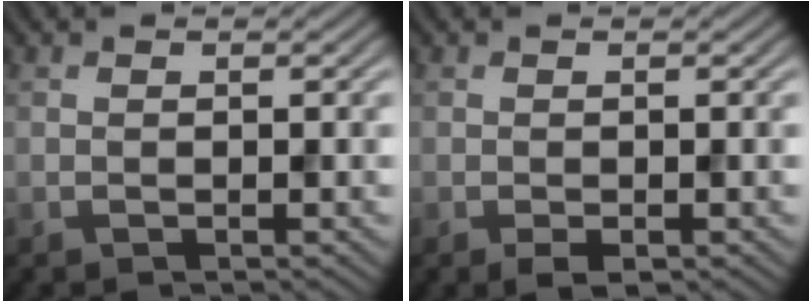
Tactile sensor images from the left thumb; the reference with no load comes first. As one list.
[{"total": 1.2, "force": [-0.7, 0.6, 0.9], "torque": [-0.018, -0.004, -0.010]}]